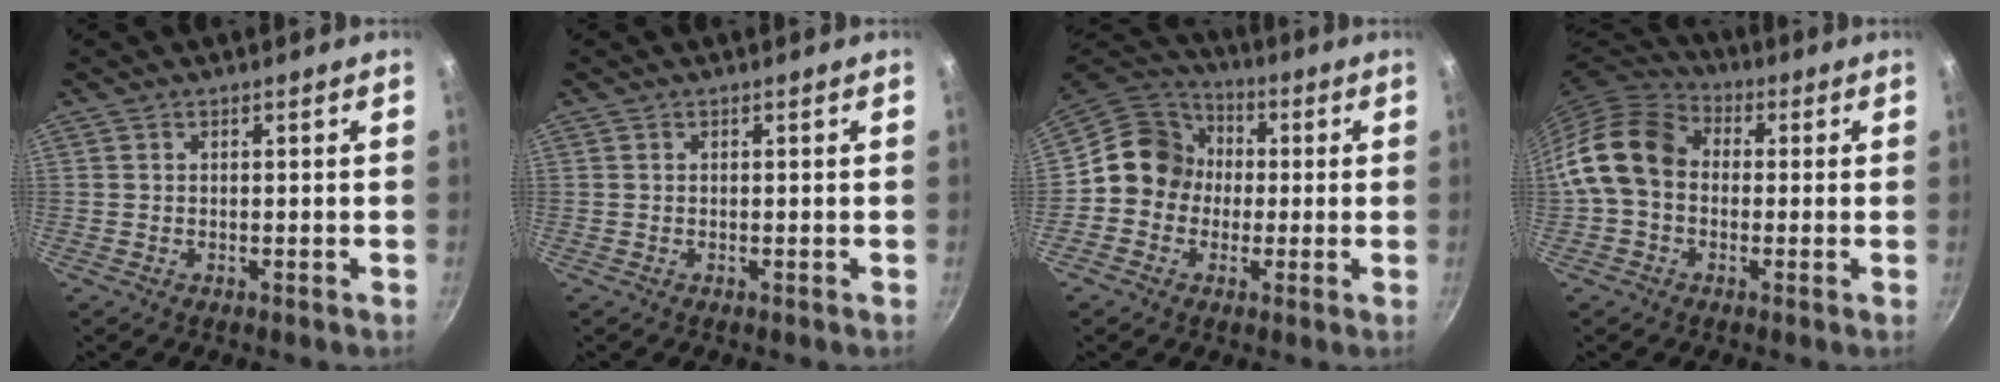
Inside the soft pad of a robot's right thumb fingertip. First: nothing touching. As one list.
[{"total": 0.0}, {"total": 11.5, "force": [-0.1, 10.4, 4.8], "torque": [-0.040, 0.028, -0.024]}, {"total": 12.8, "force": [-0.2, 10.0, 8.1], "torque": [-0.125, 0.030, -0.025]}]